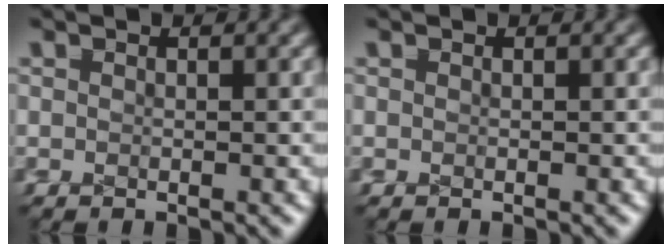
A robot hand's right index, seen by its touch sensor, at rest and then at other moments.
{"total": 0.0}